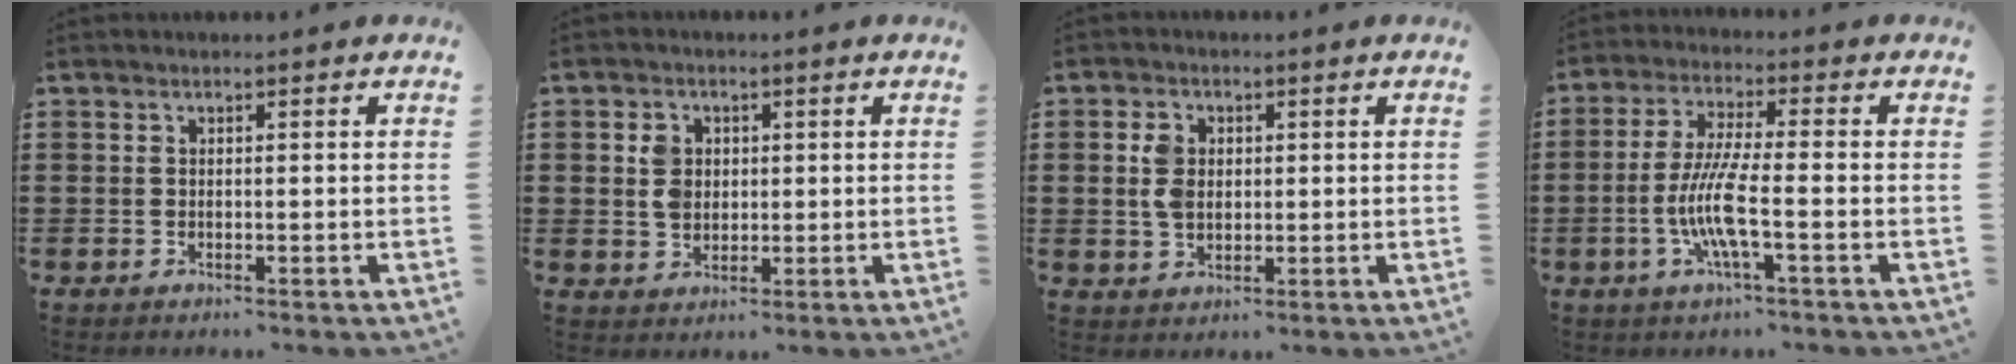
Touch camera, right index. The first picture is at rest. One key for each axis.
{"total": 4.0, "fx": 0.6, "fy": 3.3, "fz": 2.1, "tx": -0.052, "ty": 0.013, "tz": 0.010}
{"total": 4.2, "fx": 0.5, "fy": 3.0, "fz": 2.9, "tx": -0.071, "ty": 0.008, "tz": 0.007}
{"total": 8.4, "fx": -2.3, "fy": 1.3, "fz": 8.0, "tx": -0.183, "ty": -0.018, "tz": -0.054}